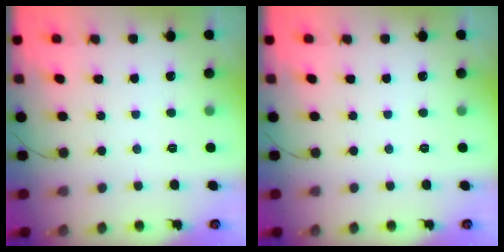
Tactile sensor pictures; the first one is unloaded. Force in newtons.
{"total": 0.0}